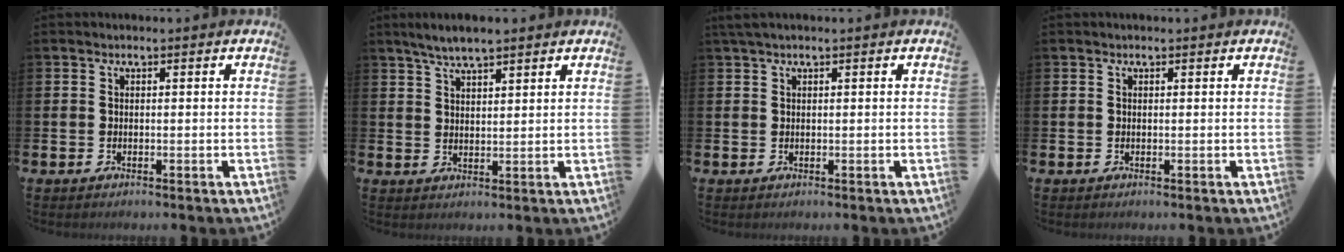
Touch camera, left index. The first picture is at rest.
{"total": 4.5, "force": [4.0, 0.7, 1.8], "torque": [-0.044, -0.006, 0.072]}
{"total": 1.2, "force": [0.8, 0.1, 0.9], "torque": [-0.026, 0.007, 0.015]}
{"total": 0.0}